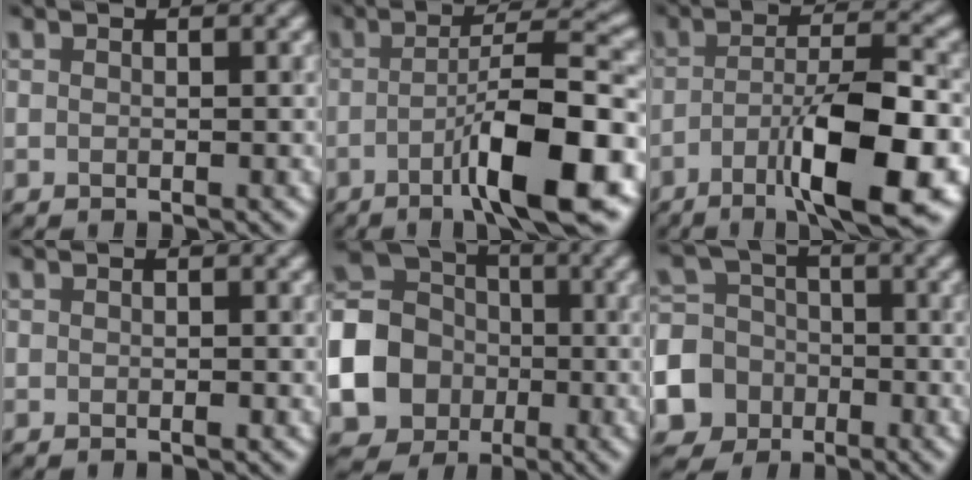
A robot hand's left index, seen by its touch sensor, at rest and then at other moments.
{"total": 9.6, "force": [-3.5, 1.7, 8.7], "torque": [-0.123, 0.013, -0.066]}
{"total": 9.8, "force": [-4.3, 2.1, 8.5], "torque": [-0.136, 0.006, -0.073]}
{"total": 0.5, "force": [-0.1, 0.3, 0.4], "torque": [-0.005, -0.001, -0.001]}
{"total": 19.1, "force": [-4.3, 17.7, 5.7], "torque": [-0.181, -0.021, -0.117]}
{"total": 10.2, "force": [-3.9, 9.1, 2.3], "torque": [-0.069, -0.023, -0.091]}